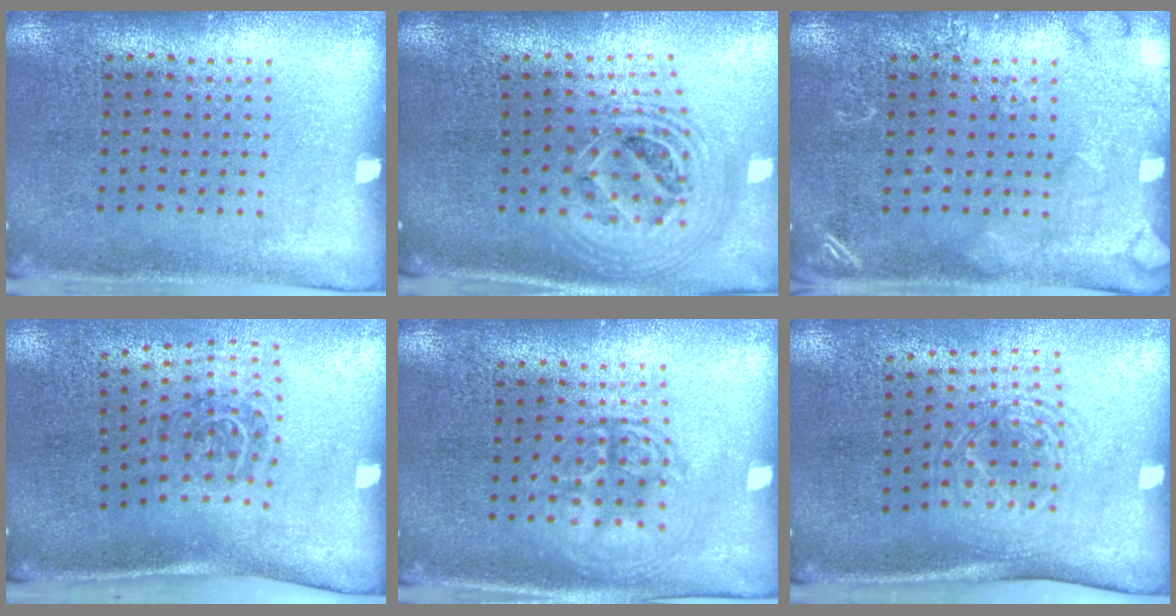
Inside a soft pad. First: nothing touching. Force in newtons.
{"total": 2.3, "press": 1.8, "slide": 1.5}
{"total": 2.0, "press": 2.0, "slide": 0.2}
{"total": 1.8, "press": 1.2, "slide": 1.4}
{"total": 1.4, "press": 1.4, "slide": 0.1}
{"total": 1.6, "press": 1.3, "slide": 1.0}